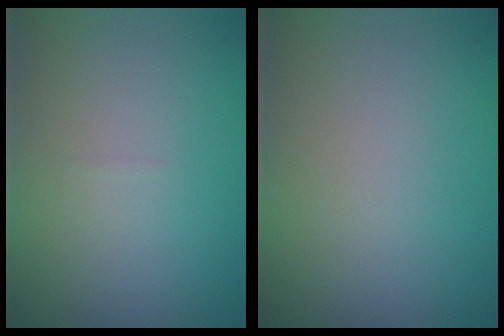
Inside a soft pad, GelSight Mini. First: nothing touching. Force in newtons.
{"total": 0.0}